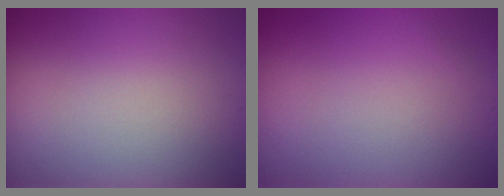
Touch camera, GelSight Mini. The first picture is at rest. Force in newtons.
{"total": 0.0}